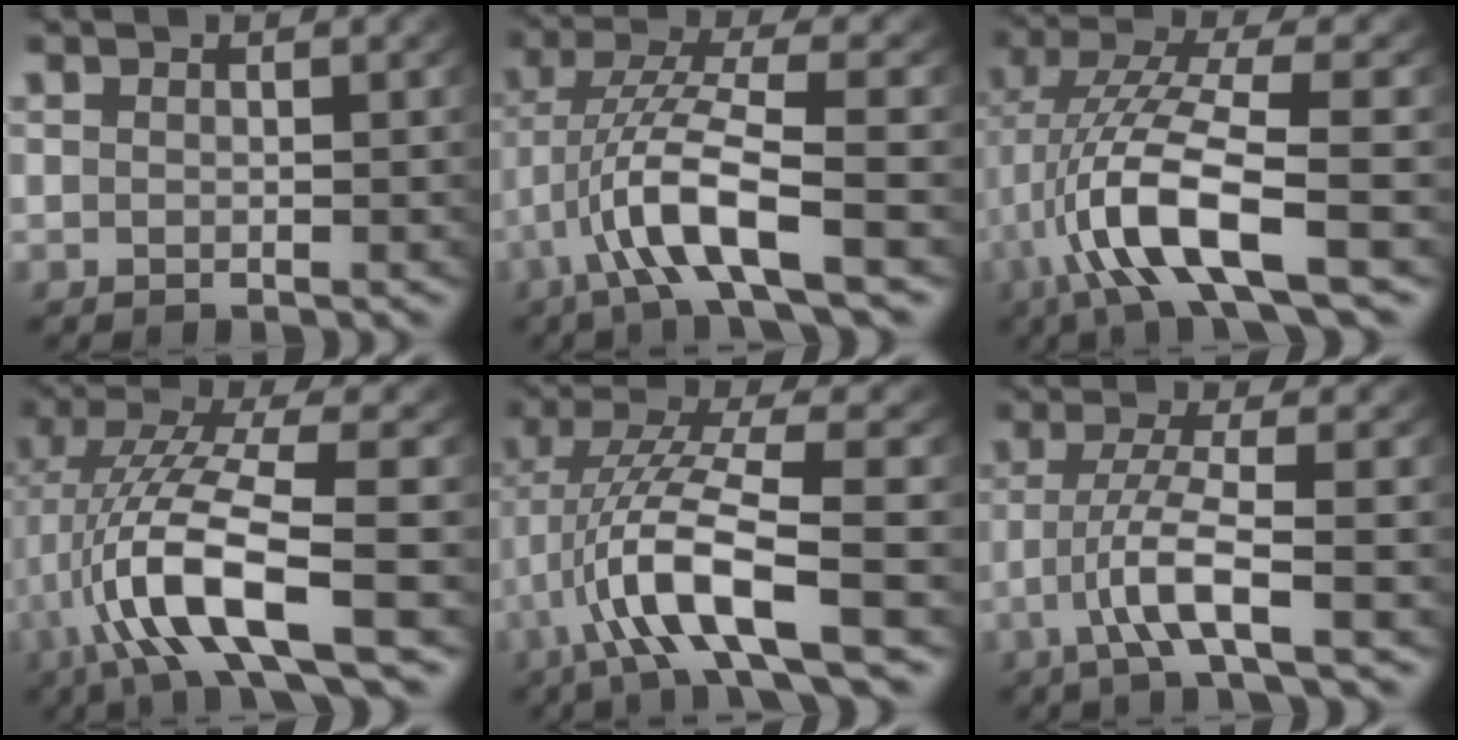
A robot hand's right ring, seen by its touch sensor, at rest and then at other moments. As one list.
[{"total": 5.8, "force": [-1.4, 1.6, 5.4], "torque": [-0.128, -0.017, -0.015]}, {"total": 8.5, "force": [-1.7, 3.4, 7.6], "torque": [-0.173, -0.025, -0.018]}, {"total": 9.4, "force": [-1.7, 3.9, 8.4], "torque": [-0.181, -0.023, -0.018]}, {"total": 7.2, "force": [-1.5, 2.6, 6.6], "torque": [-0.152, -0.018, -0.018]}, {"total": 4.3, "force": [-2.0, 0.4, 3.7], "torque": [-0.088, -0.017, -0.028]}]